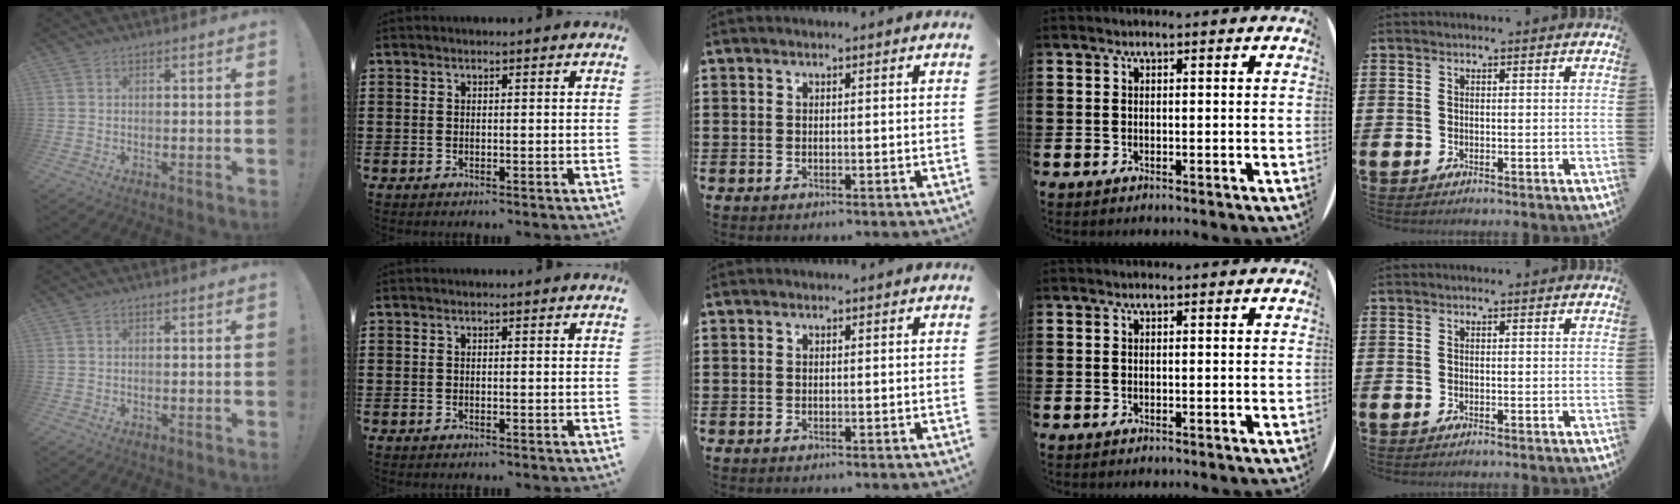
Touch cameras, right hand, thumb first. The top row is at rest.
{}